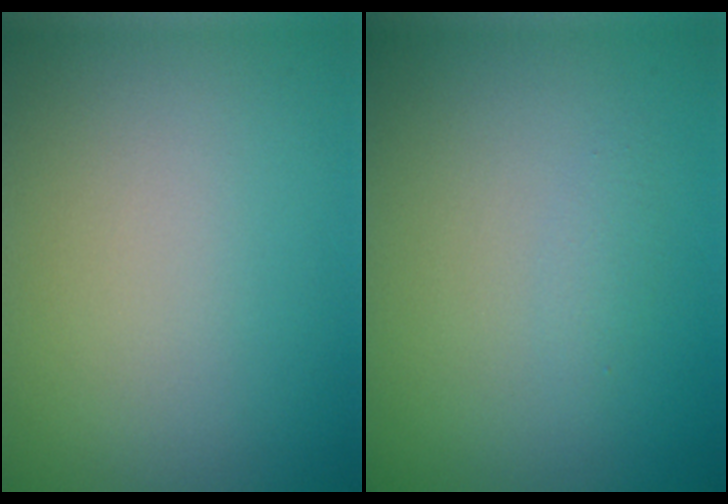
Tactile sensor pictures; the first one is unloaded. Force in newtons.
{"total": 0.7, "press": 0.7, "slide": 0.0}